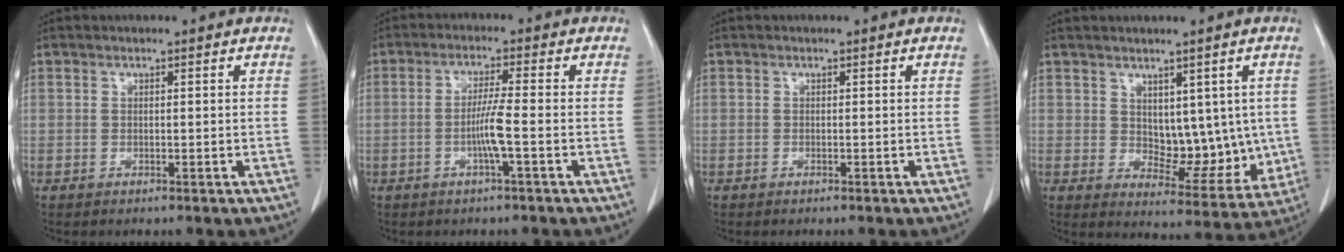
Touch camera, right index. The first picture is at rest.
{"total": 4.4, "force": [-1.2, -0.5, 4.2], "torque": [-0.085, -0.001, -0.025]}
{"total": 0.0}
{"total": 8.9, "force": [1.4, 5.5, 6.9], "torque": [-0.073, -0.002, 0.038]}